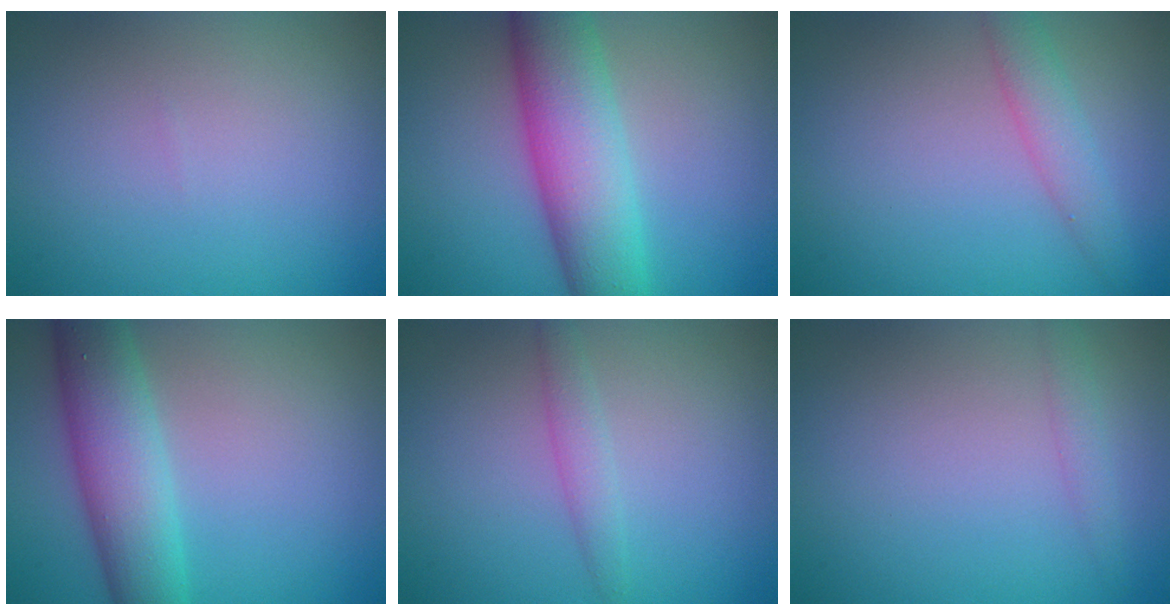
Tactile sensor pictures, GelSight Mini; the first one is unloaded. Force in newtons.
{"total": 9.1, "press": 9.1, "slide": 0.2}
{"total": 2.7, "press": 2.7, "slide": 0.2}
{"total": 7.0, "press": 7.0, "slide": 0.1}
{"total": 1.7, "press": 1.7, "slide": 0.0}
{"total": 1.2, "press": 1.2, "slide": 0.1}